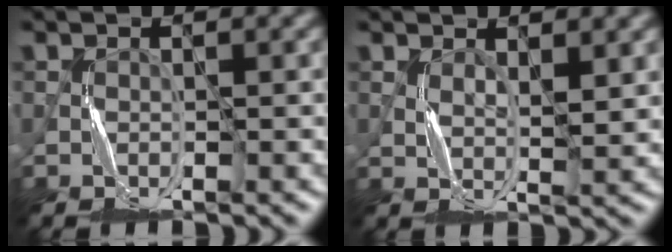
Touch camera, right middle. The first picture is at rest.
{"total": 1.9, "force": [1.2, 0.5, 1.5], "torque": [-0.034, -0.002, 0.023]}